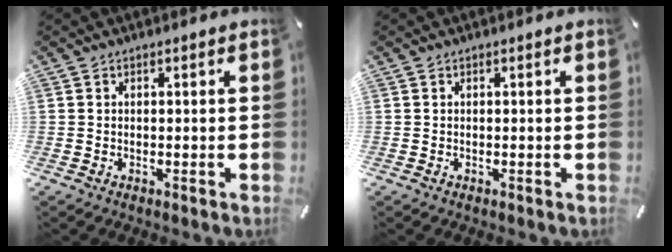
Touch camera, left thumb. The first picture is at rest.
{"total": 0.0}